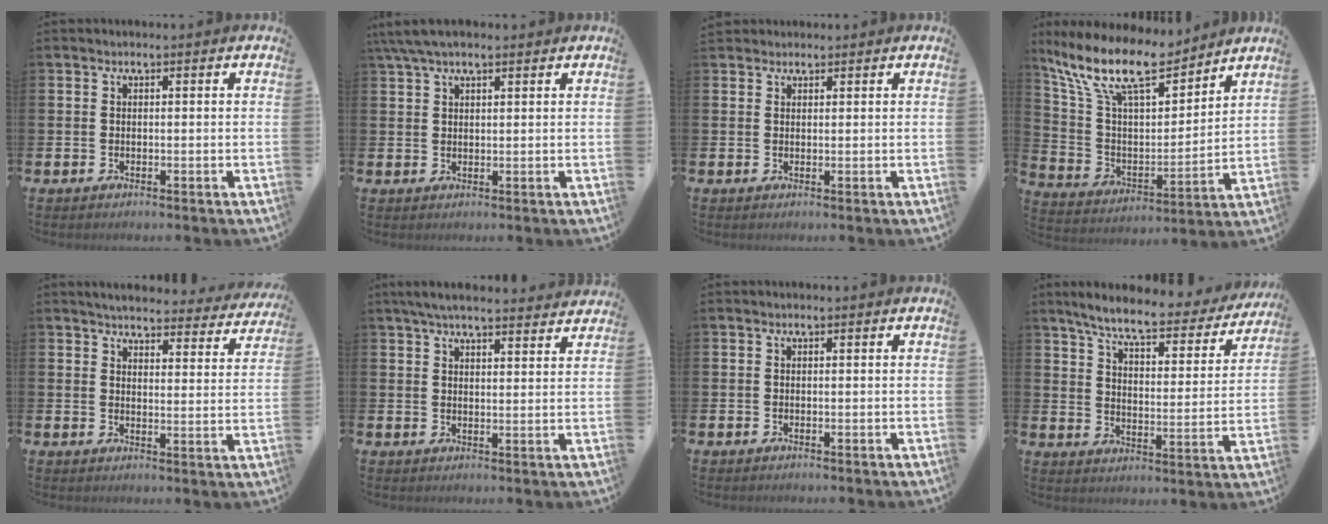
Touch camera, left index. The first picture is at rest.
{"total": 4.0, "force": [3.1, 1.3, 2.3], "torque": [-0.051, 0.002, 0.057]}
{"total": 1.5, "force": [1.3, 0.6, -0.1], "torque": [0.008, 0.002, 0.024]}
{"total": 13.3, "force": [11.1, 3.8, 6.2], "torque": [-0.166, -0.063, 0.197]}
{"total": 4.1, "force": [4.0, 0.7, 0.8], "torque": [-0.028, -0.030, 0.066]}
{"total": 5.2, "force": [4.9, 0.6, 1.6], "torque": [-0.040, -0.016, 0.089]}
{"total": 0.0}
{"total": 7.5, "force": [6.6, 1.1, 3.3], "torque": [-0.090, -0.042, 0.108]}